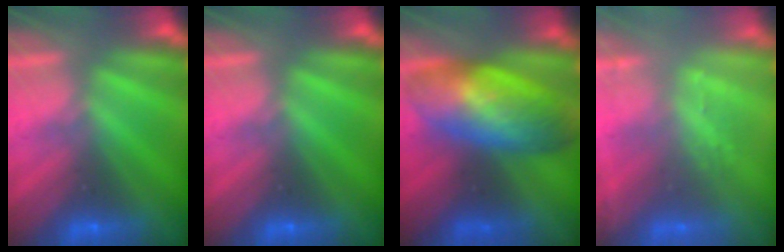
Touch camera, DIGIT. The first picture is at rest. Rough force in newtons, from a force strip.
{"total": 0.0}
{"total": 6.5}
{"total": 2.4}